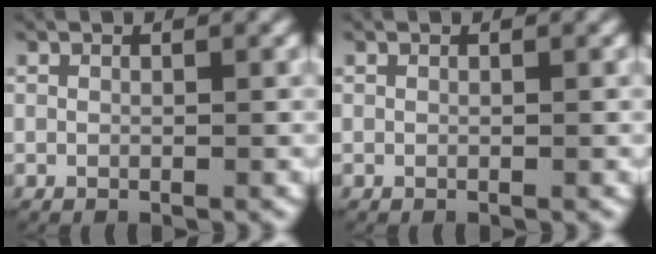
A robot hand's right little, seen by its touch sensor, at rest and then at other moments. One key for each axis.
{"total": 0.0}